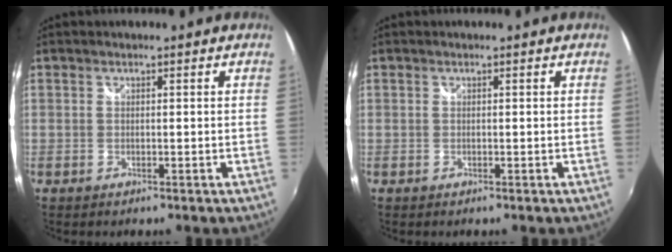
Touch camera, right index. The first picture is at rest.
{"total": 0.0}